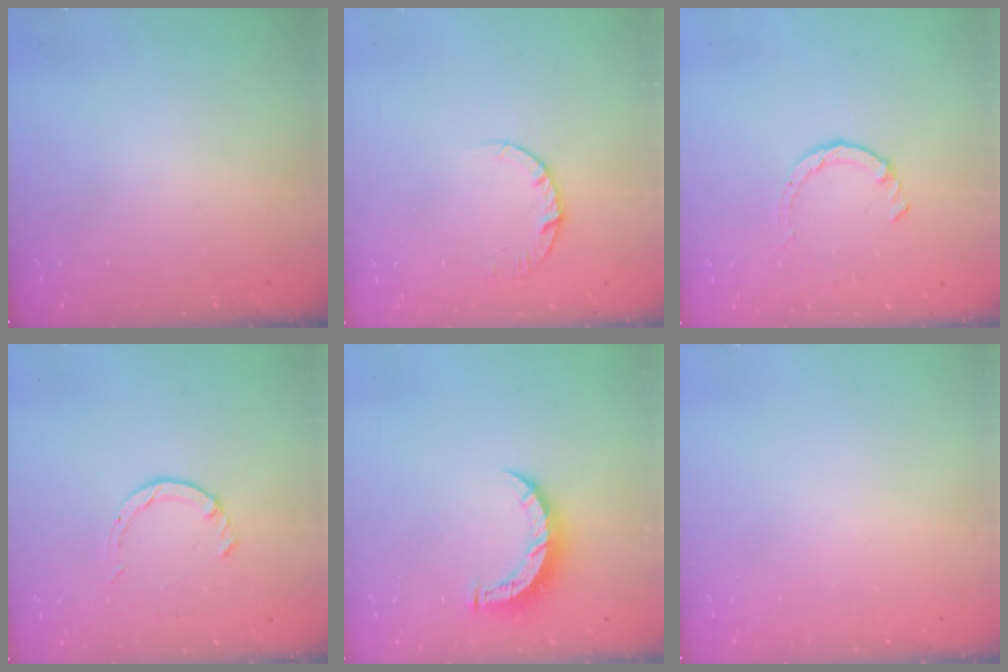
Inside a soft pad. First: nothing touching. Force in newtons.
{"total": 4.5, "press": 4.5, "slide": 0.4}
{"total": 1.4, "press": 1.4, "slide": 0.3}
{"total": 1.7, "press": 1.7, "slide": 0.2}
{"total": 7.7, "press": 7.7, "slide": 0.3}
{"total": 0.0}